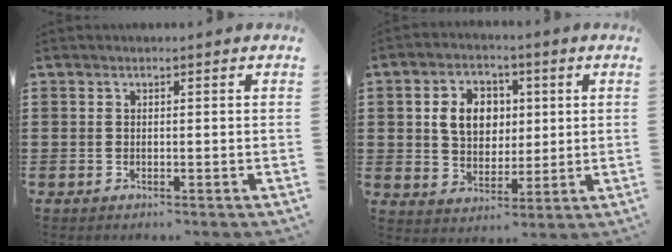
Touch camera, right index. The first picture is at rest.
{"total": 7.2, "force": [1.4, 5.7, 4.2], "torque": [-0.094, 0.012, 0.017]}